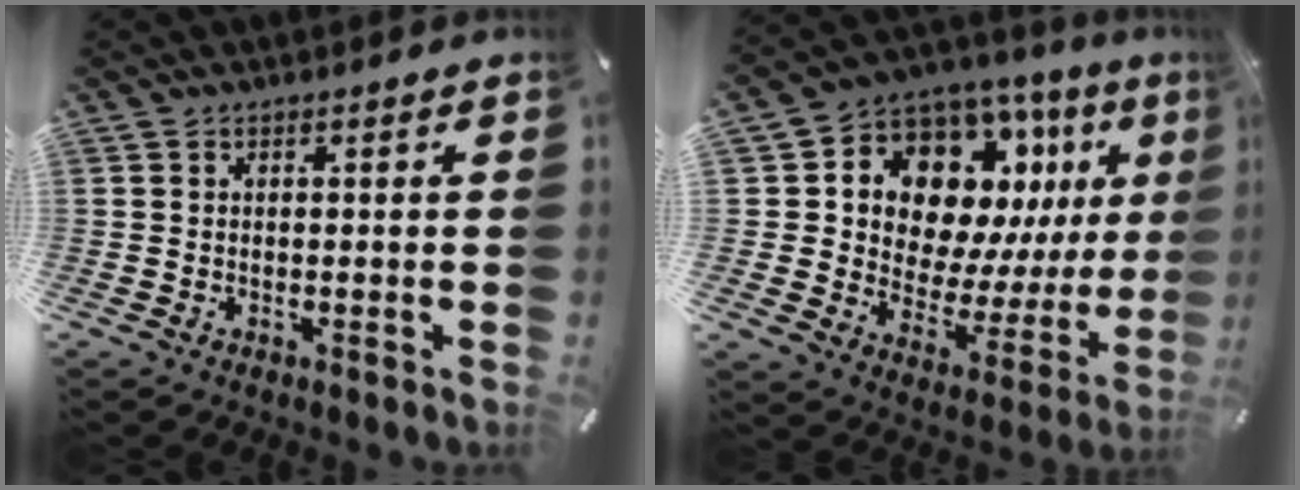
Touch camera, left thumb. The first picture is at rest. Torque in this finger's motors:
{"motor_torque": [2.49, 2.52, 1.53, -1.24, 0.29]}